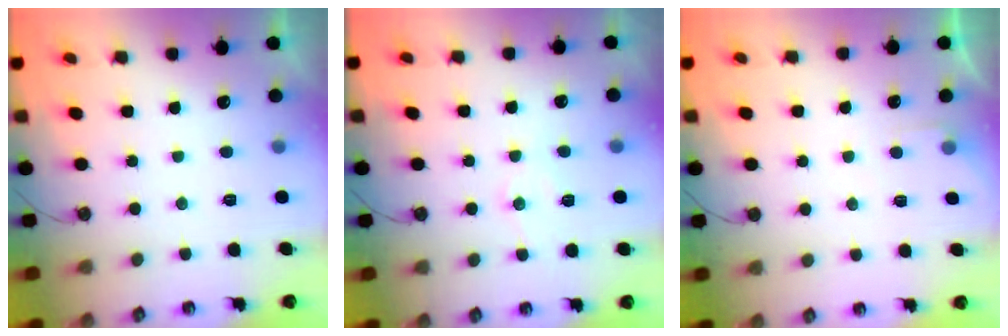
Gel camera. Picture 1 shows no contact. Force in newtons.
{"total": 8.6, "press": 8.6, "slide": 0.8}
{"total": 3.7, "press": 3.7, "slide": 0.6}